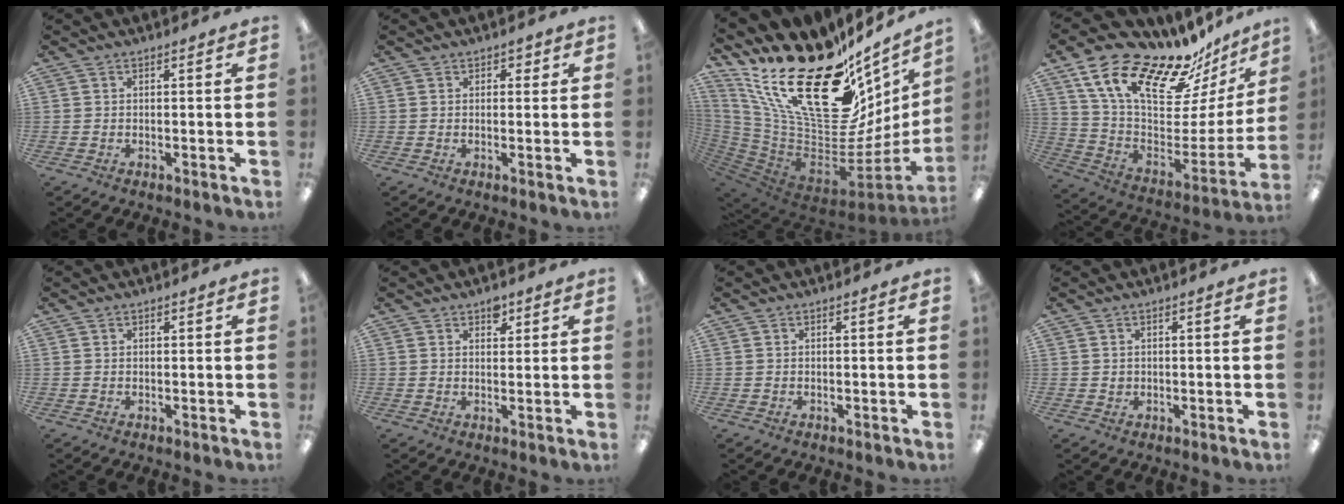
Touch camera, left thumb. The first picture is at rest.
{"total": 1.6, "force": [0.7, 1.4, 0.5], "torque": [0.006, -0.003, 0.008]}
{"total": 37.5, "force": [17.3, 18.9, 27.3], "torque": [-0.450, -0.153, 0.346]}
{"total": 22.3, "force": [16.8, 8.0, 12.2], "torque": [-0.202, -0.125, 0.292]}
{"total": 0.5, "force": [0.4, 0.4, 0.0], "torque": [0.000, 0.002, 0.007]}
{"total": 3.2, "force": [2.2, 2.0, 1.3], "torque": [0.004, -0.010, 0.034]}
{"total": 0.0}
{"total": 1.0, "force": [0.2, 0.9, 0.1], "torque": [0.005, 0.002, 0.001]}